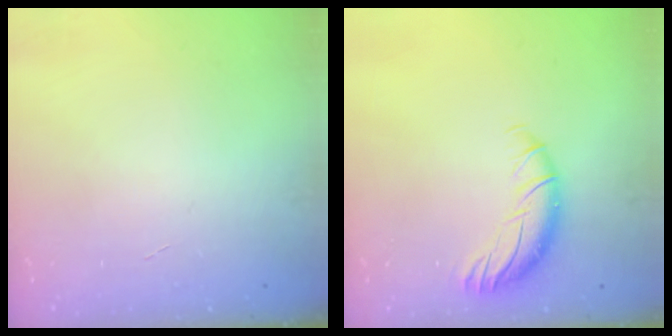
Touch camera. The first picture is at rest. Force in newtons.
{"total": 9.6, "press": 9.4, "slide": 1.9}